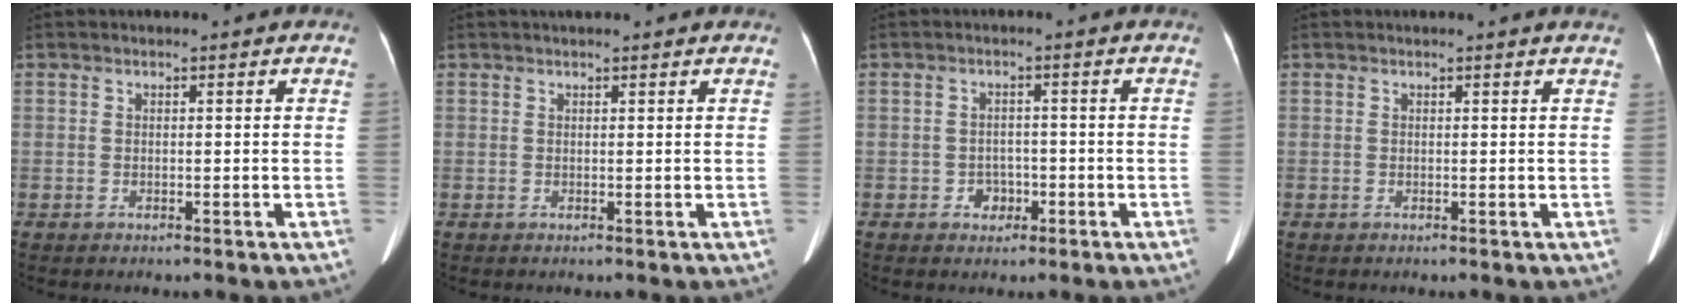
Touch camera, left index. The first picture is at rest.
{"total": 2.9, "force": [2.4, 0.6, 1.5], "torque": [-0.019, 0.028, 0.033]}
{"total": 2.6, "force": [-1.2, 2.1, 1.0], "torque": [-0.013, 0.004, -0.014]}
{"total": 1.6, "force": [1.5, -0.2, 0.4], "torque": [-0.016, -0.002, 0.012]}